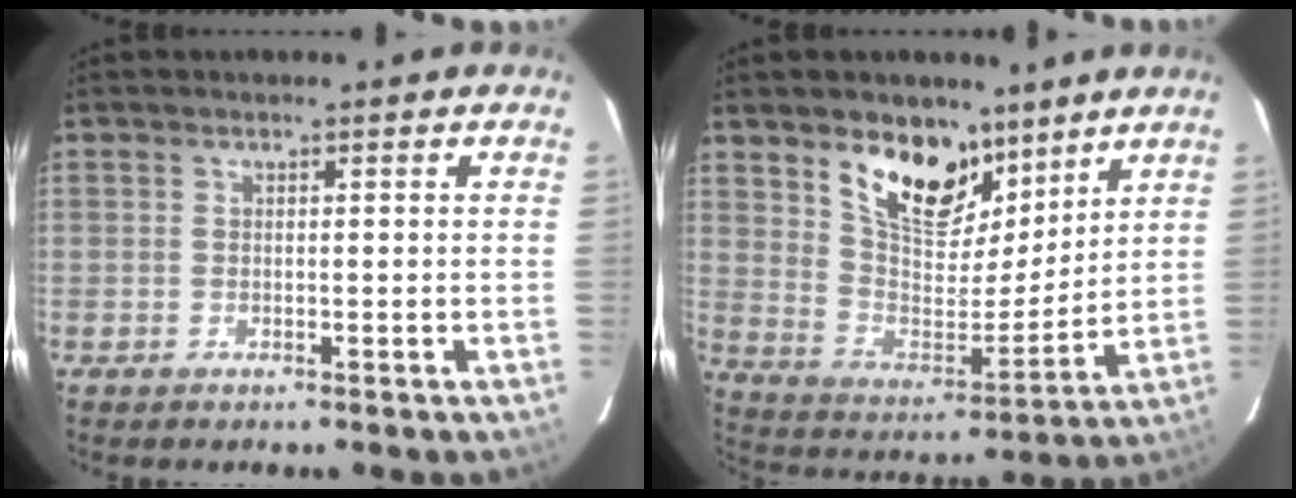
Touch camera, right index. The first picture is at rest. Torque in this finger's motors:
{"motor_torque": [1.08, 1.06, 0.54, 0.10]}